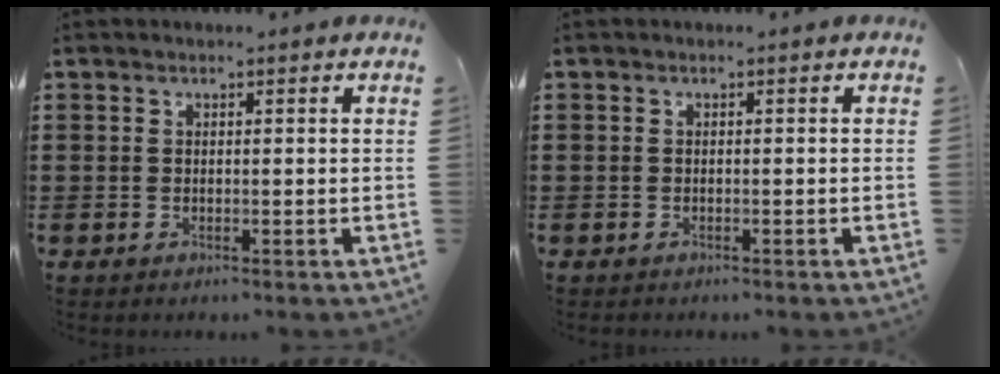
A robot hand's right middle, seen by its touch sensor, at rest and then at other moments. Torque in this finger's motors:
{"motor_torque": [0.26, 0.27, -0.14, -0.05]}